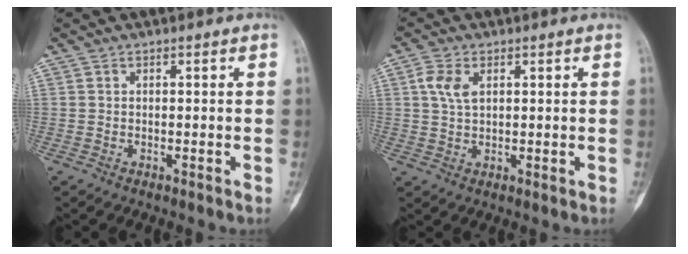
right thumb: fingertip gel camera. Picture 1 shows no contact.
{"total": 4.9, "force": [1.7, 2.8, 3.6], "torque": [-0.071, 0.002, 0.033]}